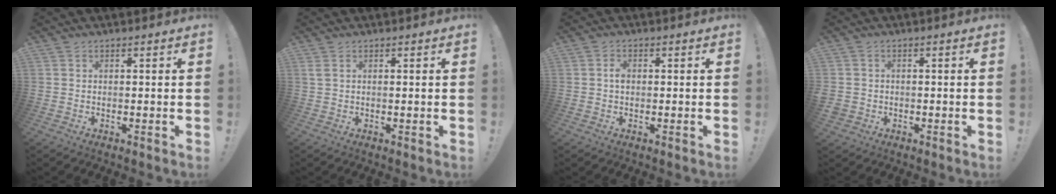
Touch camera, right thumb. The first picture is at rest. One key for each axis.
{"total": 1.5, "fx": 0.7, "fy": 0.1, "fz": 1.3, "tx": -0.027, "ty": 0.000, "tz": 0.013}
{"total": 2.1, "fx": -0.1, "fy": 1.5, "fz": 1.4, "tx": -0.010, "ty": 0.001, "tz": -0.007}
{"total": 2.2, "fx": -0.5, "fy": 2.1, "fz": 0.6, "tx": -0.010, "ty": 0.003, "tz": -0.007}